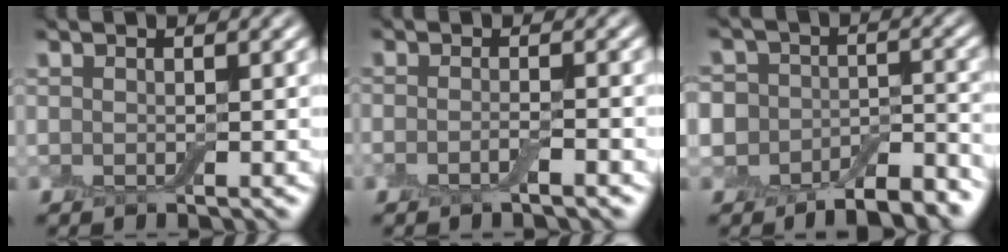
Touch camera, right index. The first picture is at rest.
{"total": 1.3, "force": [-0.9, 0.0, 0.9], "torque": [-0.018, -0.003, -0.017]}
{"total": 12.3, "force": [-8.6, 7.7, 4.3], "torque": [-0.040, -0.016, -0.134]}